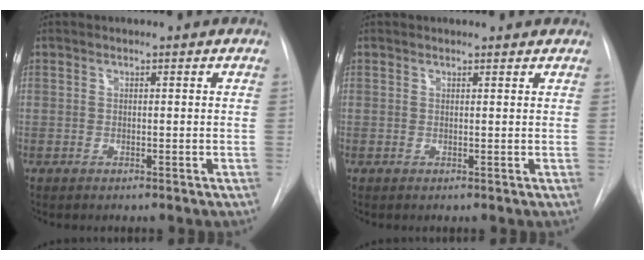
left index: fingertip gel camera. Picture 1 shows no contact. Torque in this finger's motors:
{"motor_torque": [0.09, -0.13, -0.12, 0.00]}